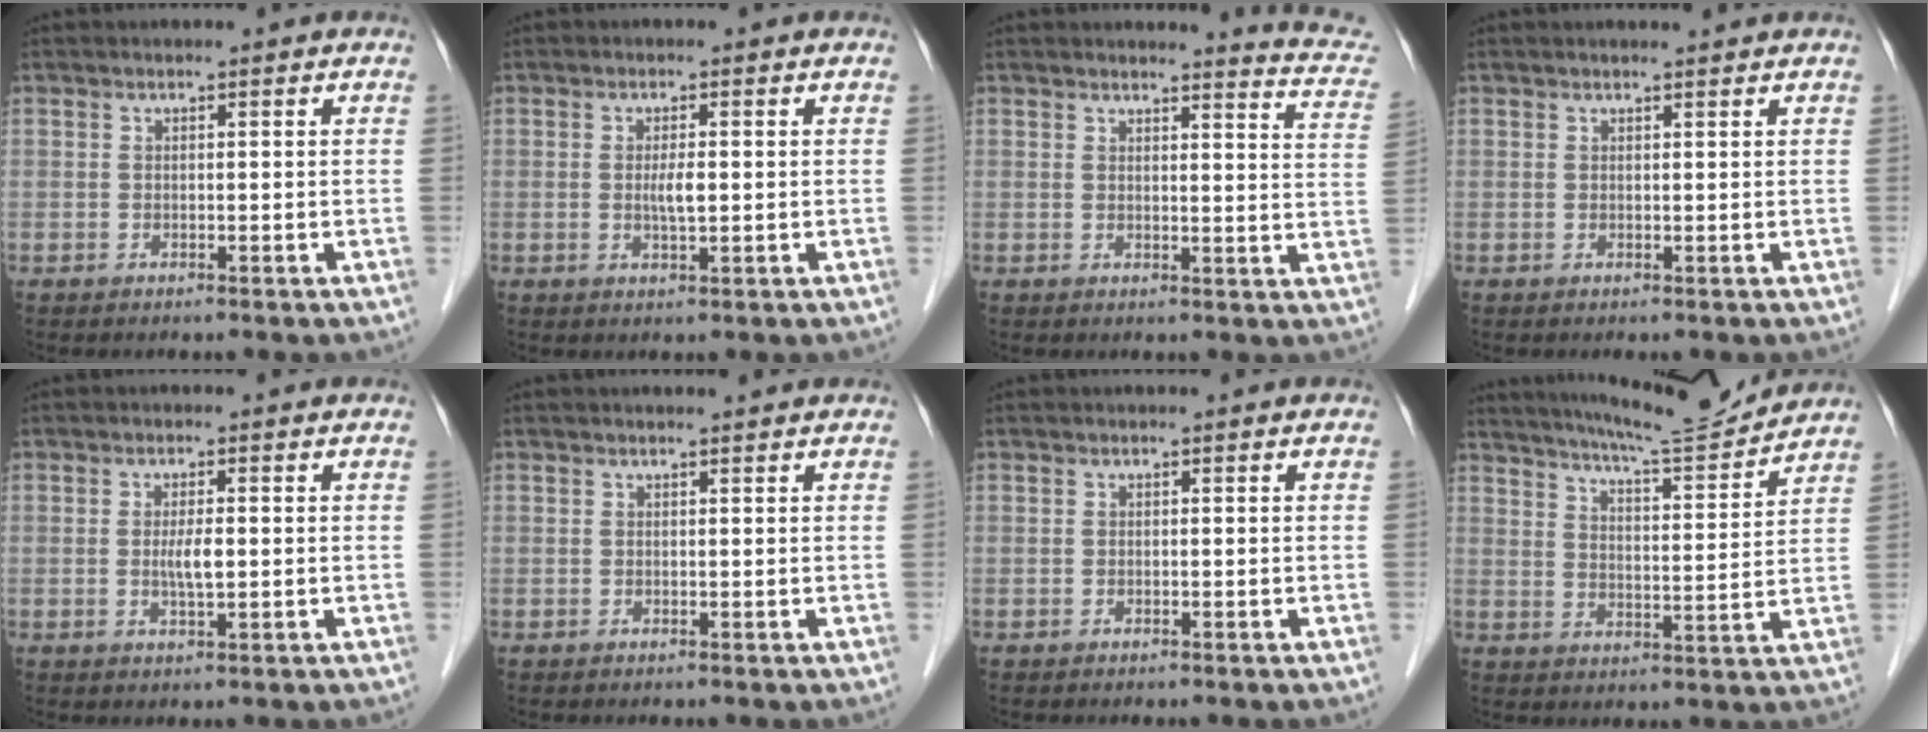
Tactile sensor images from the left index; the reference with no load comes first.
{"total": 2.4, "force": [0.0, 0.4, 2.4], "torque": [-0.047, -0.003, 0.000]}
{"total": 7.8, "force": [7.6, 0.4, 1.6], "torque": [-0.009, -0.053, 0.056]}
{"total": 1.6, "force": [1.6, 0.0, 0.5], "torque": [-0.009, 0.006, 0.023]}
{"total": 2.8, "force": [-0.1, 0.5, 2.7], "torque": [-0.053, -0.004, 0.000]}
{"total": 1.5, "force": [1.4, 0.0, 0.5], "torque": [-0.008, 0.007, 0.021]}
{"total": 0.0}
{"total": 12.4, "force": [11.8, 0.1, 3.9], "torque": [-0.065, -0.004, 0.170]}